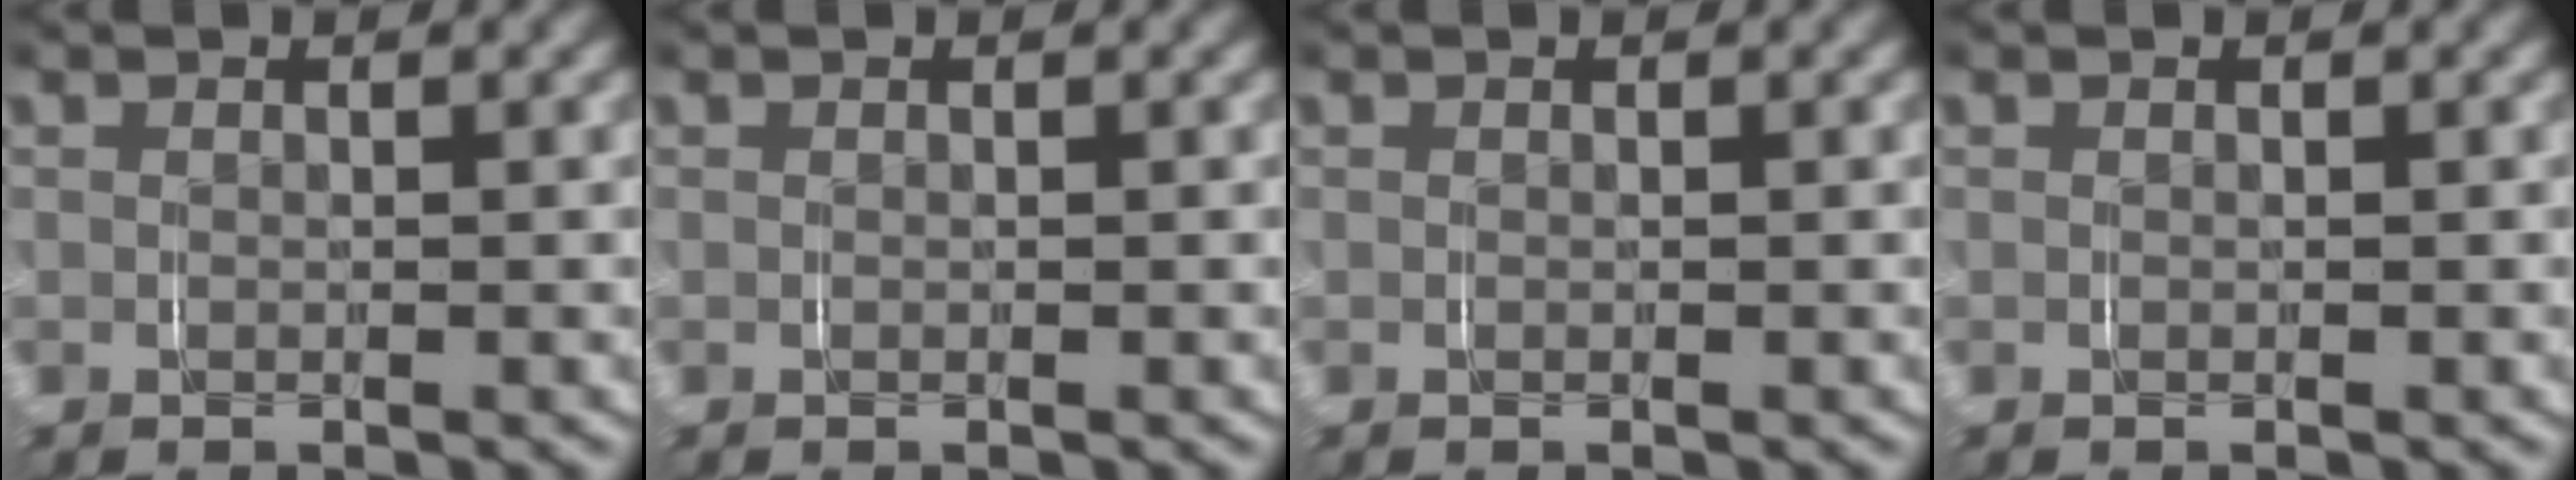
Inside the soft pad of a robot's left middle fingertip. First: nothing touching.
{"total": 0.0}
{"total": 0.0}
{"total": 0.0}